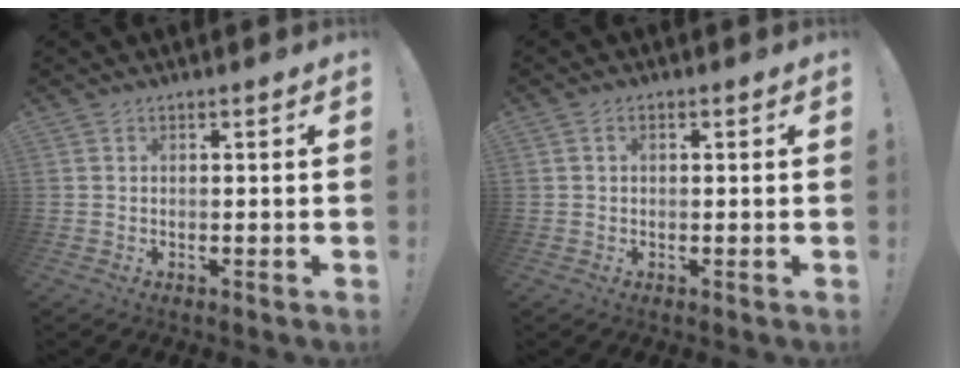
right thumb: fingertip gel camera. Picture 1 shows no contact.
{"total": 1.1, "force": [0.1, 0.8, 0.8], "torque": [-0.016, 0.003, 0.002]}